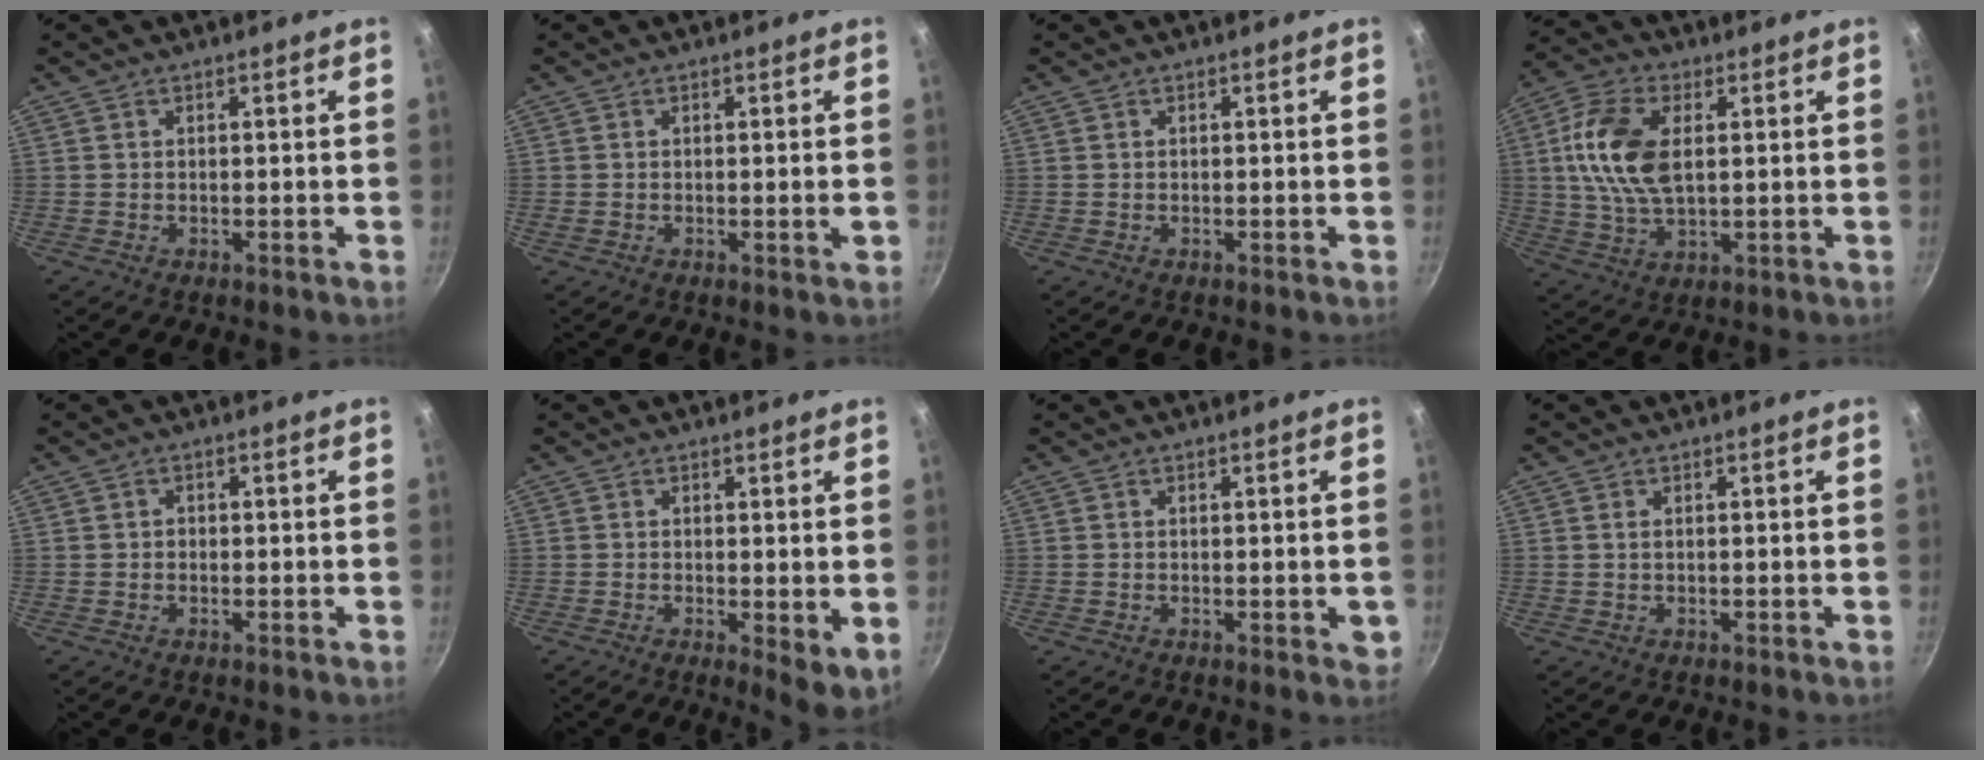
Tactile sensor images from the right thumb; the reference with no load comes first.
{"total": 1.4, "force": [-0.1, 0.1, 1.4], "torque": [-0.021, -0.002, -0.003]}
{"total": 0.0}
{"total": 13.4, "force": [2.3, 7.4, 10.9], "torque": [-0.208, 0.005, 0.038]}
{"total": 1.0, "force": [-0.2, 0.9, 0.4], "torque": [-0.004, 0.004, -0.003]}
{"total": 5.6, "force": [-0.2, 2.0, 5.2], "torque": [-0.067, -0.016, -0.001]}
{"total": 2.1, "force": [-0.2, 0.8, 1.9], "torque": [-0.017, -0.002, -0.004]}
{"total": 0.7, "force": [0.2, 0.3, 0.6], "torque": [-0.011, 0.001, 0.004]}